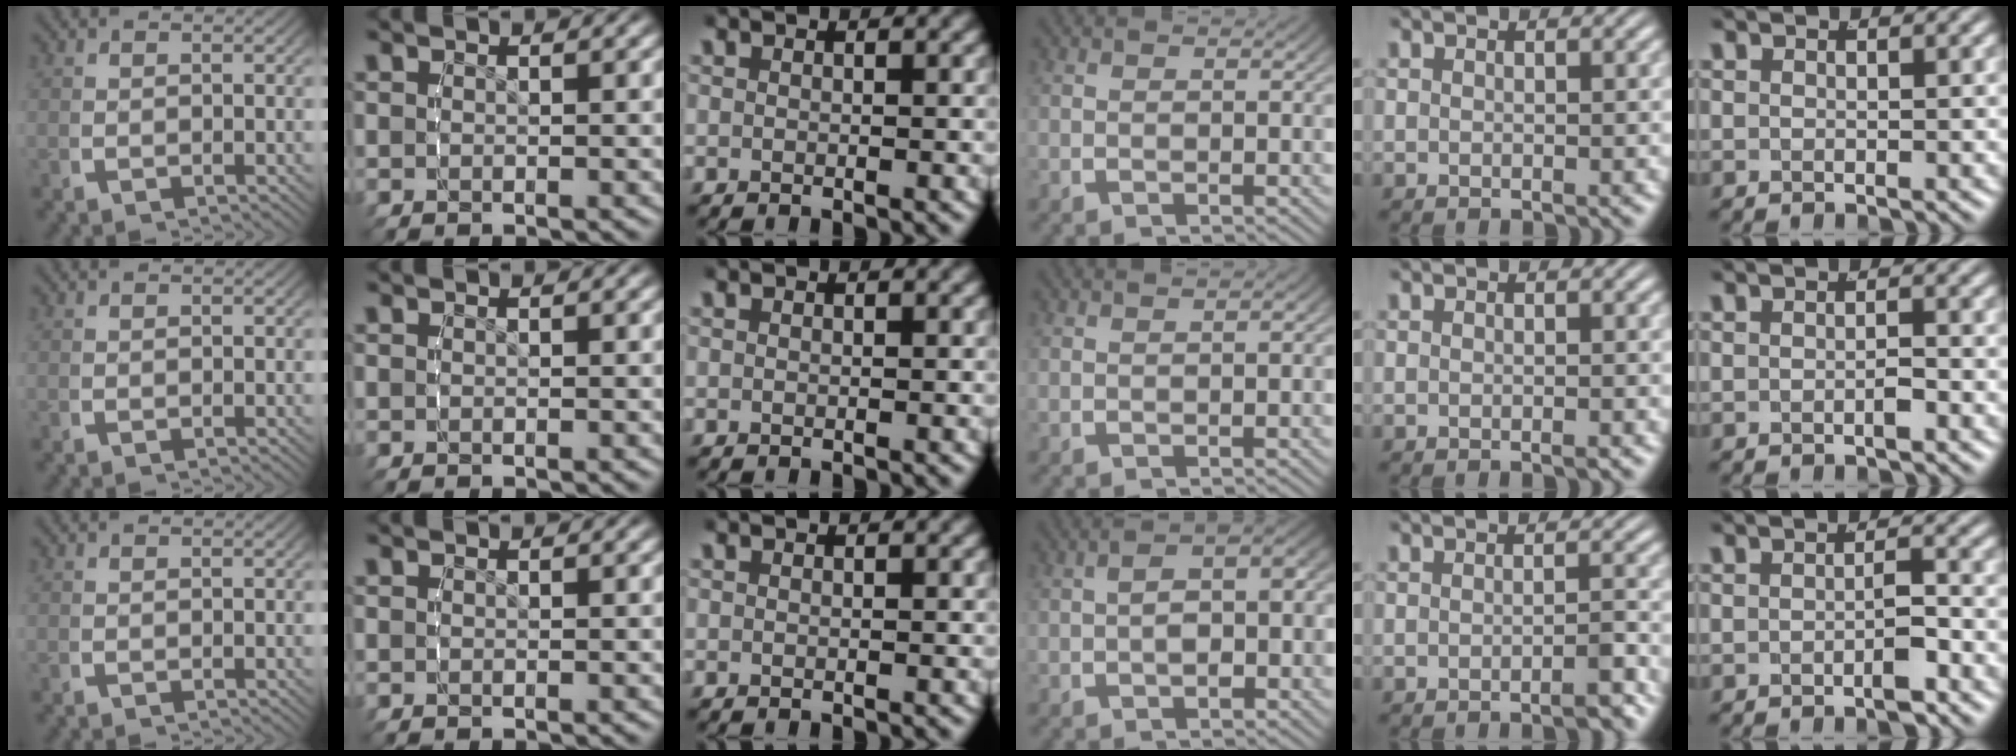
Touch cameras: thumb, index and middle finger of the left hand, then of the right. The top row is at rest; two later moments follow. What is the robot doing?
{"motion": "lift_and_place", "object": "sponge"}